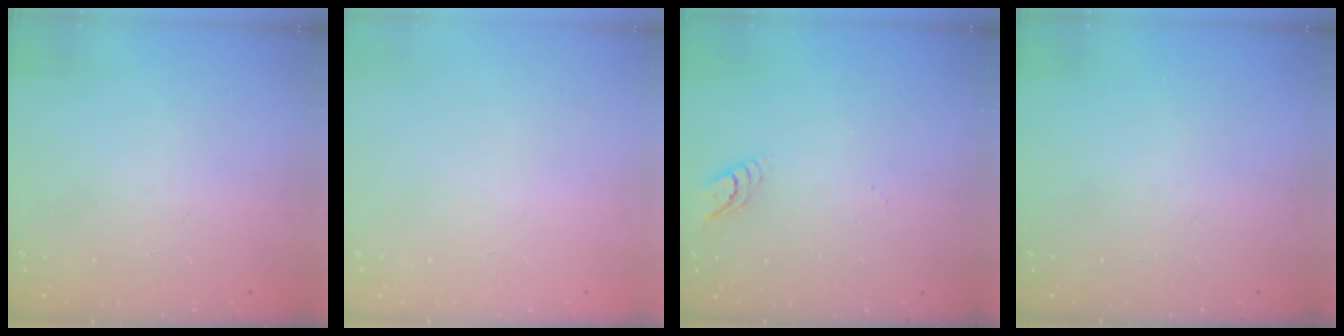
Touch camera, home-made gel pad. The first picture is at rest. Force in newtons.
{"total": 0.0}
{"total": 3.5, "press": 3.5, "slide": 0.6}
{"total": 1.7, "press": 1.7, "slide": 0.1}